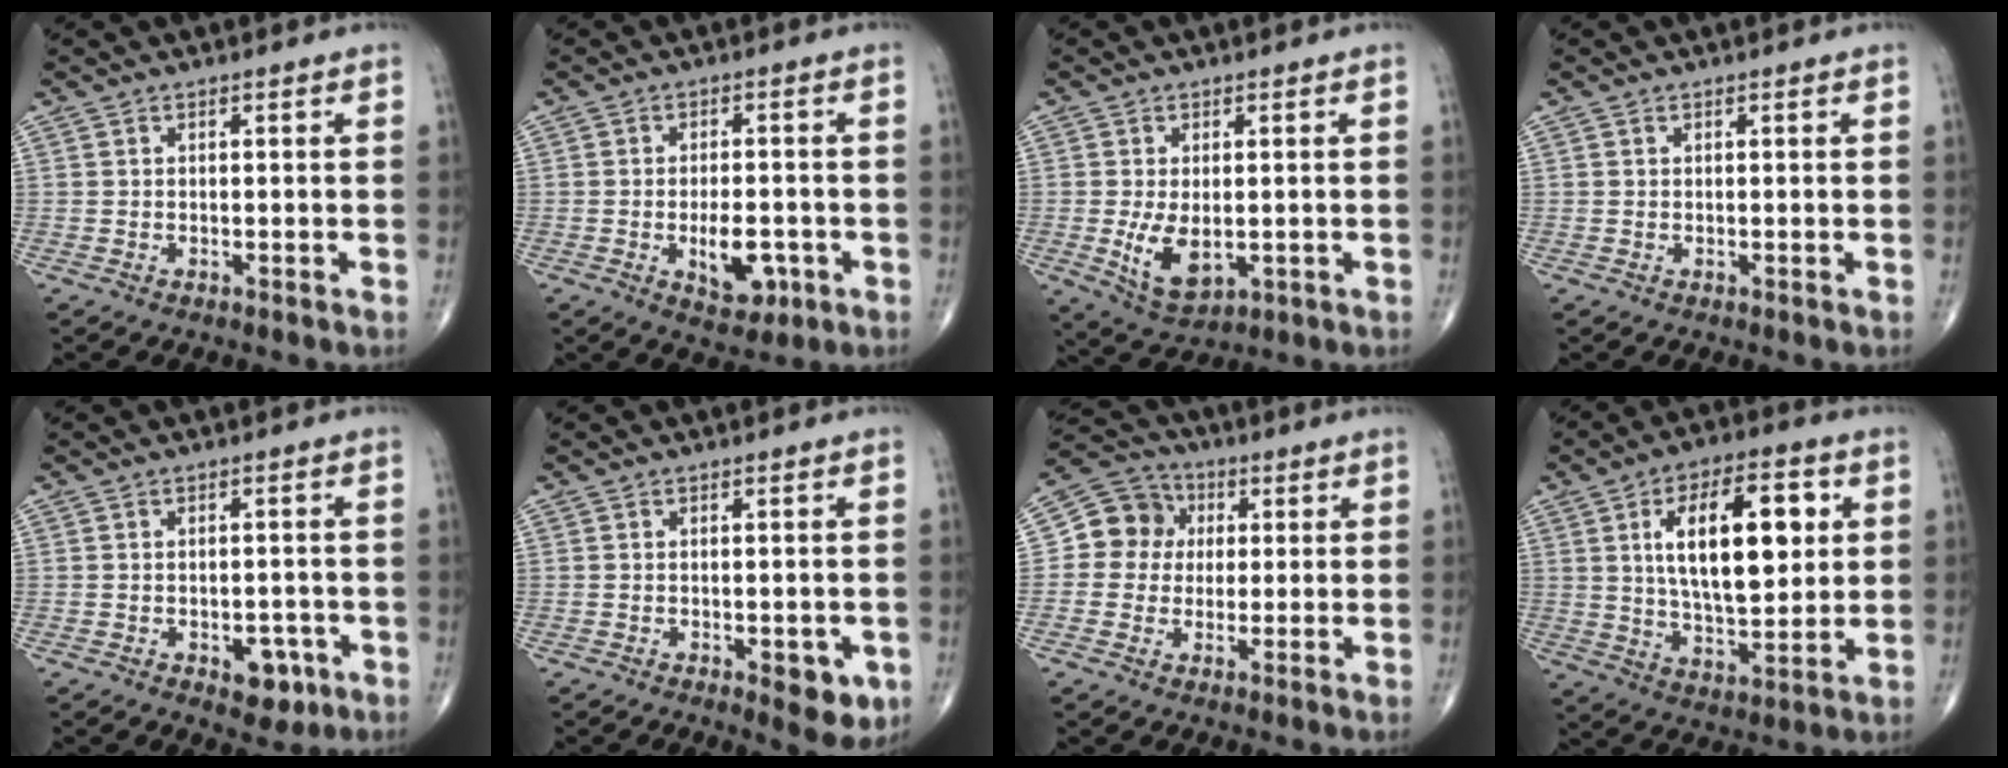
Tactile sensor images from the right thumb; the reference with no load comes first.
{"total": 7.3, "force": [-2.2, 3.8, 5.8], "torque": [-0.071, 0.005, -0.025]}
{"total": 7.5, "force": [-0.9, 4.1, 6.2], "torque": [-0.107, -0.017, -0.004]}
{"total": 0.0}
{"total": 5.4, "force": [-2.3, 3.1, 3.7], "torque": [-0.026, 0.010, -0.025]}
{"total": 5.9, "force": [-2.0, 2.5, 5.0], "torque": [-0.044, -0.005, -0.020]}
{"total": 8.9, "force": [1.1, 8.2, 3.4], "torque": [-0.028, 0.013, 0.006]}
{"total": 18.9, "force": [4.4, 8.7, 16.2], "torque": [-0.238, -0.006, 0.073]}